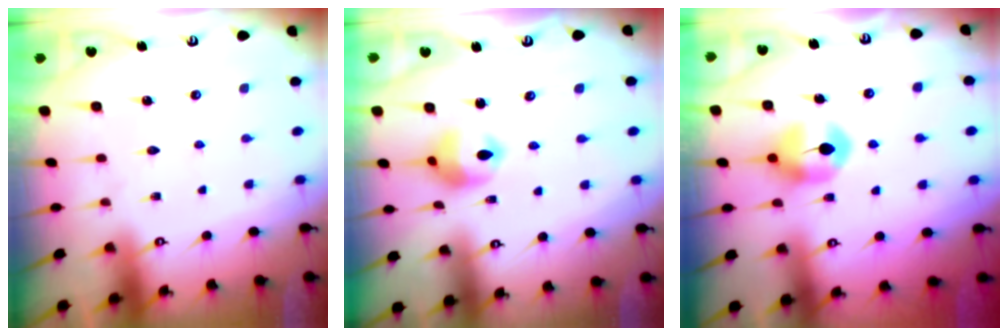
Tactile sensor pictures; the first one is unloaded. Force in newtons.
{"total": 8.8, "press": 8.7, "slide": 0.6}
{"total": 7.3, "press": 7.3, "slide": 0.6}